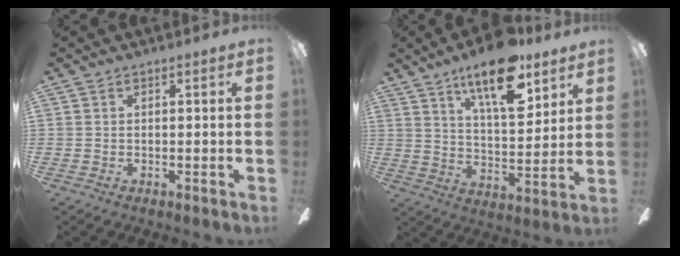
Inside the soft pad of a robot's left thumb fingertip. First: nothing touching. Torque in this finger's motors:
{"motor_torque": [0.61, 0.28, 1.58, -1.19, 0.22]}